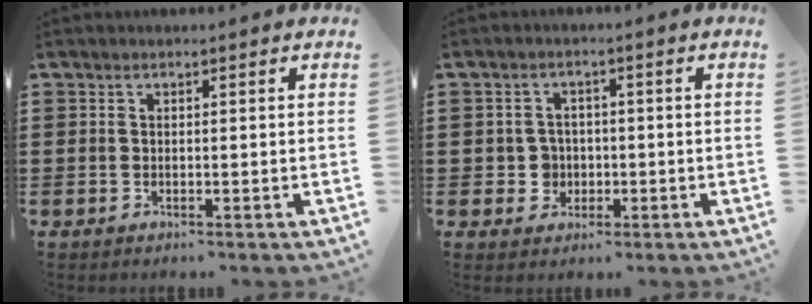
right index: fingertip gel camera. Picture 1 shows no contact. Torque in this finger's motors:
{"motor_torque": [0.43, 0.38, 0.14, 0.00]}